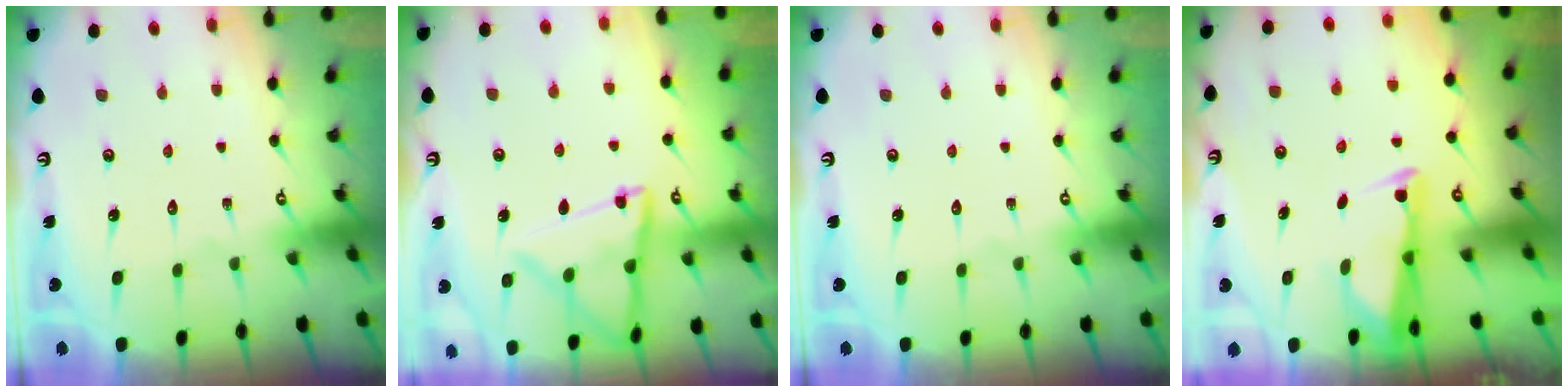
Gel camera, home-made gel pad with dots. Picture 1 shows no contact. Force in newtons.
{"total": 13.1, "press": 13.1, "slide": 1.4}
{"total": 0.0}
{"total": 2.8, "press": 2.7, "slide": 0.6}